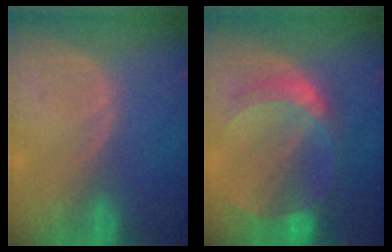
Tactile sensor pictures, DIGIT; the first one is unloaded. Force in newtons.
{"total": 7.6, "press": 6.8, "slide": 3.4}